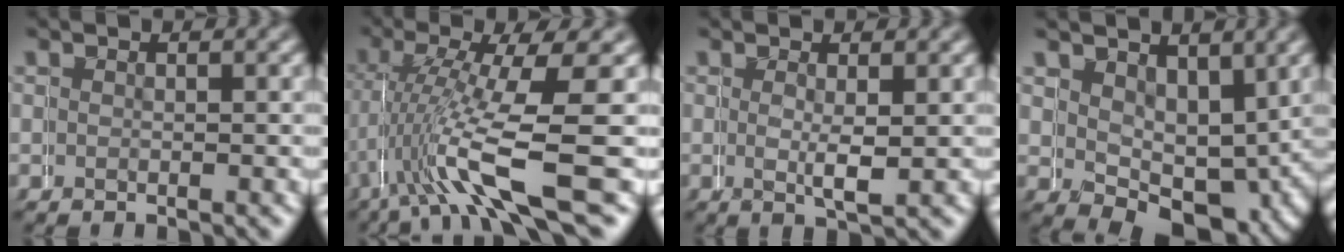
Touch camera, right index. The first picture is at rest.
{"total": 6.2, "force": [-0.6, 1.3, 6.0], "torque": [-0.119, -0.011, -0.003]}
{"total": 1.3, "force": [1.0, -0.3, 0.8], "torque": [-0.004, -0.001, 0.018]}
{"total": 4.0, "force": [1.6, 3.0, 2.2], "torque": [-0.036, -0.027, 0.035]}